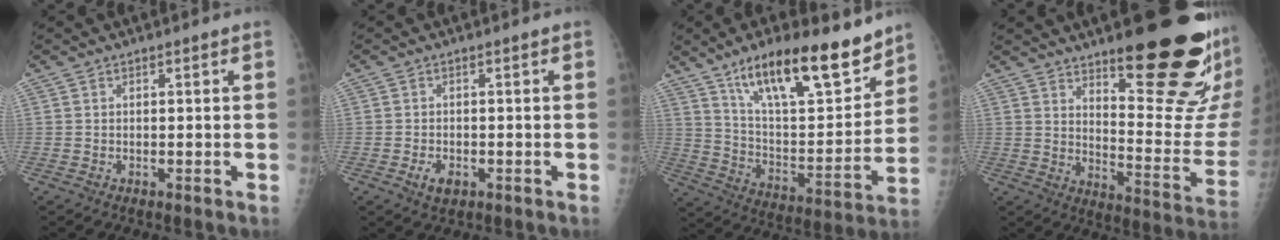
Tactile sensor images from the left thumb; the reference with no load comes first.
{"total": 2.7, "force": [-1.0, 1.7, 1.8], "torque": [-0.030, 0.000, -0.013]}
{"total": 22.1, "force": [15.3, 6.8, 14.5], "torque": [-0.198, -0.069, 0.259]}
{"total": 23.7, "force": [14.2, 5.6, 18.1], "torque": [-0.218, -0.099, 0.210]}